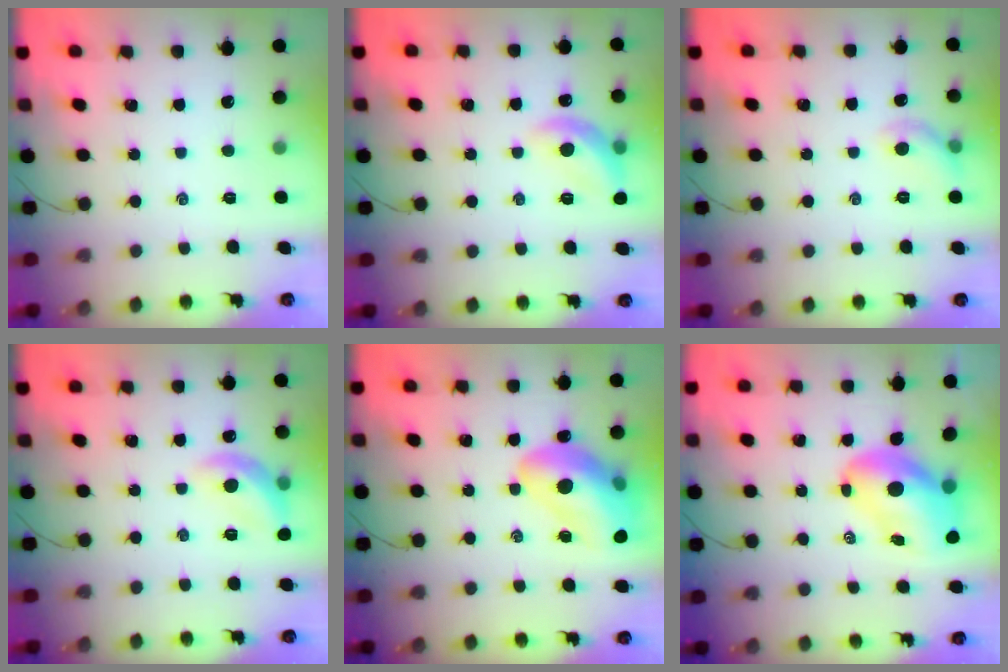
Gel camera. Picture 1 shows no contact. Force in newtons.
{"total": 11.4, "press": 11.4, "slide": 1.2}
{"total": 6.3, "press": 6.2, "slide": 1.1}
{"total": 11.4, "press": 11.4, "slide": 1.2}
{"total": 20.4, "press": 19.8, "slide": 4.8}
{"total": 12.0, "press": 11.5, "slide": 3.6}